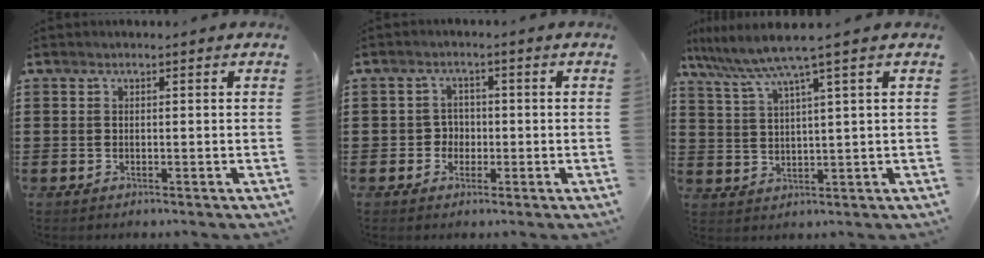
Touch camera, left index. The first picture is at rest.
{"total": 2.6, "force": [-0.8, 2.3, 0.9], "torque": [-0.027, 0.004, -0.019]}
{"total": 5.4, "force": [3.4, -0.6, 4.2], "torque": [-0.095, -0.018, 0.053]}